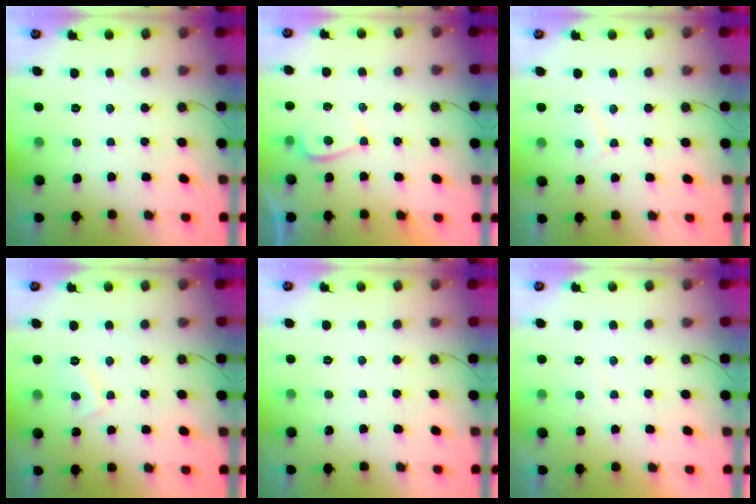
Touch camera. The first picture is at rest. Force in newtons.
{"total": 2.7, "press": 2.7, "slide": 0.6}
{"total": 4.8, "press": 4.7, "slide": 0.4}
{"total": 3.7, "press": 3.6, "slide": 0.5}
{"total": 0.0}
{"total": 0.7, "press": 0.3, "slide": 0.6}